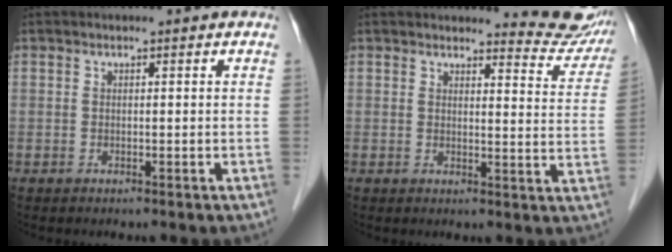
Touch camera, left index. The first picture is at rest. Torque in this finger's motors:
{"motor_torque": [0.42, -0.62, 0.01, -0.04]}